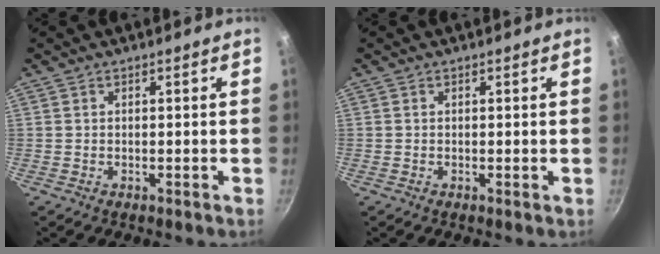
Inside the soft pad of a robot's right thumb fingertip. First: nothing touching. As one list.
[{"total": 0.0}]